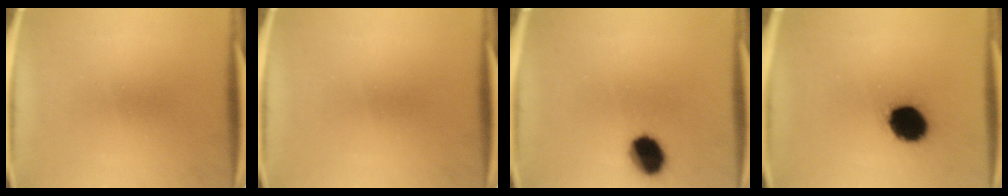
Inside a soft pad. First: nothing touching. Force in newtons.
{"total": 0.0}
{"total": 9.2}
{"total": 14.0}